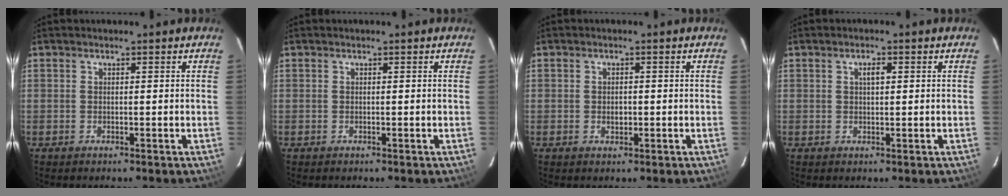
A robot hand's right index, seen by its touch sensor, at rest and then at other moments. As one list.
[{"total": 0.0}, {"total": 1.7, "force": [-0.3, 1.1, 1.2], "torque": [-0.022, 0.002, -0.004]}, {"total": 1.8, "force": [0.6, 0.7, 1.5], "torque": [-0.026, 0.006, 0.009]}]